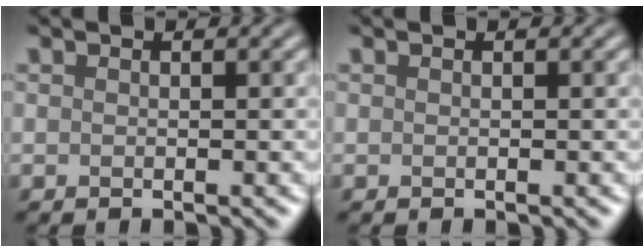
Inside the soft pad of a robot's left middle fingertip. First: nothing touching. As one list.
[{"total": 0.0}]